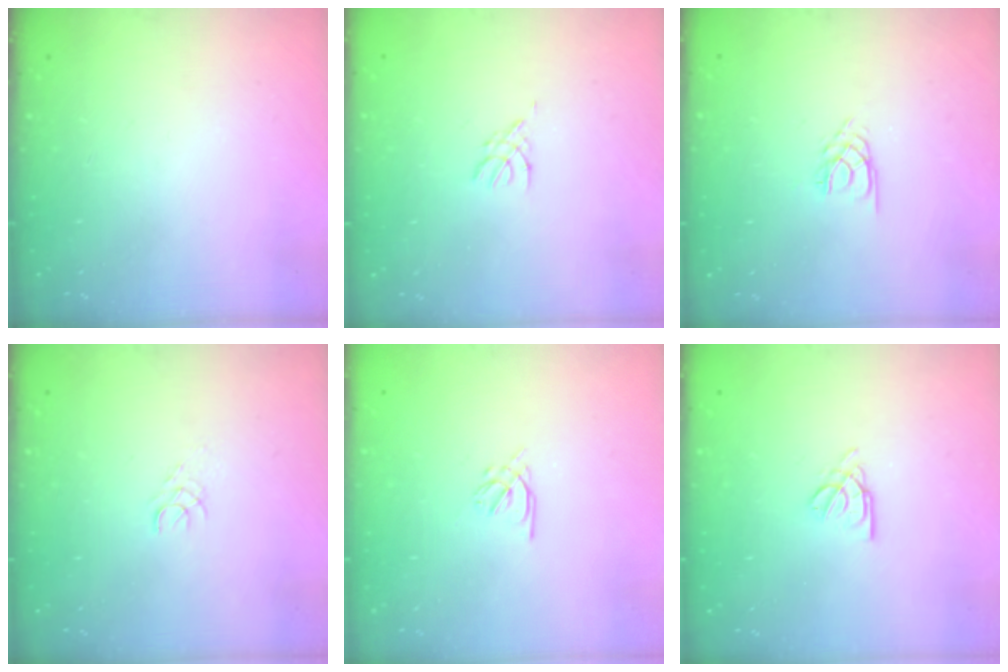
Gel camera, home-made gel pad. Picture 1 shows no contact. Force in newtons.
{"total": 1.8, "press": 1.7, "slide": 0.4}
{"total": 2.1, "press": 2.0, "slide": 0.3}
{"total": 2.4, "press": 2.4, "slide": 0.3}
{"total": 1.2, "press": 1.0, "slide": 0.5}
{"total": 2.5, "press": 2.5, "slide": 0.5}